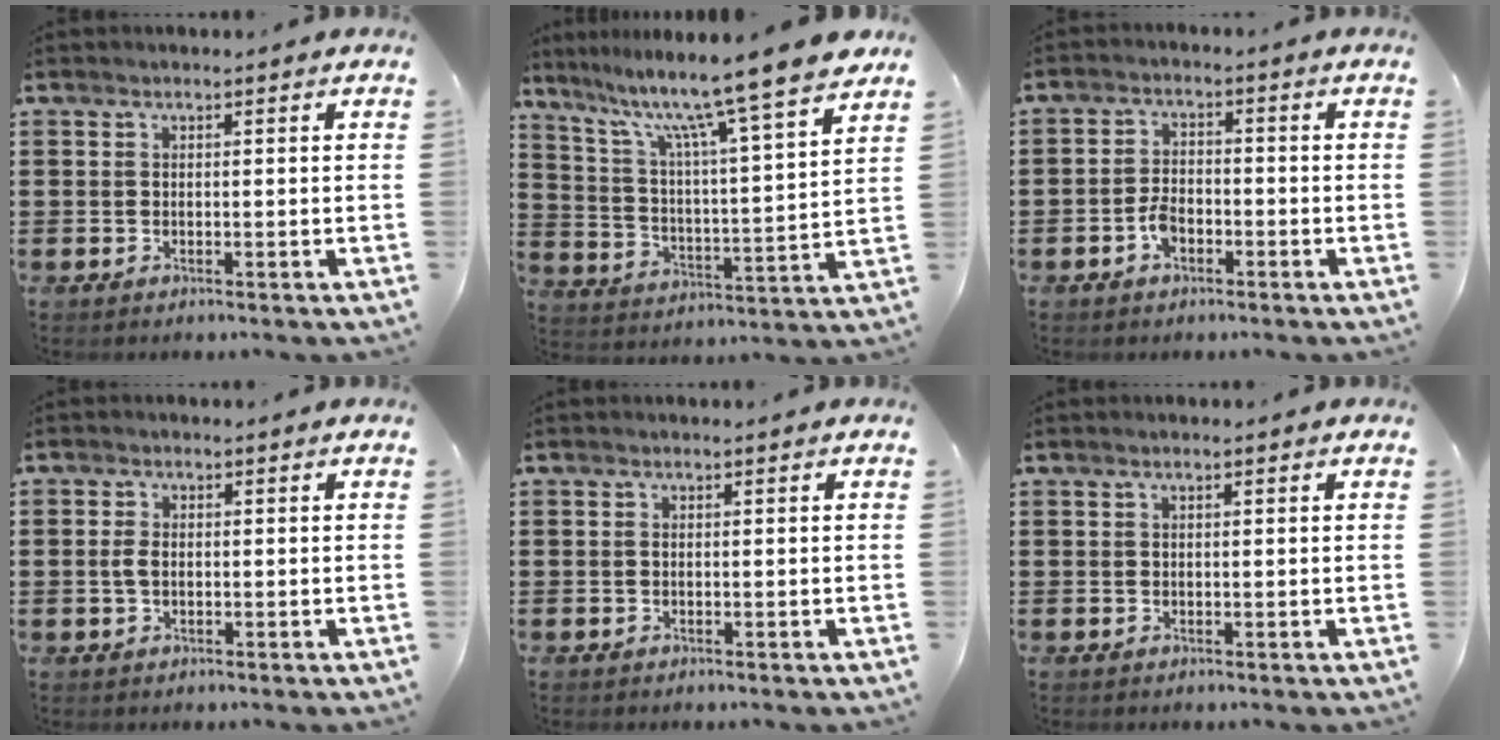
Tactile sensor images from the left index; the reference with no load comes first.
{"total": 12.1, "force": [10.0, -1.2, 6.7], "torque": [-0.148, -0.075, 0.156]}
{"total": 3.3, "force": [-1.7, 1.9, 2.2], "torque": [-0.054, 0.000, -0.036]}
{"total": 2.1, "force": [-0.1, 1.4, 1.5], "torque": [-0.039, 0.002, -0.004]}
{"total": 0.0}
{"total": 0.7, "force": [0.4, 0.0, 0.6], "torque": [-0.011, 0.000, 0.007]}